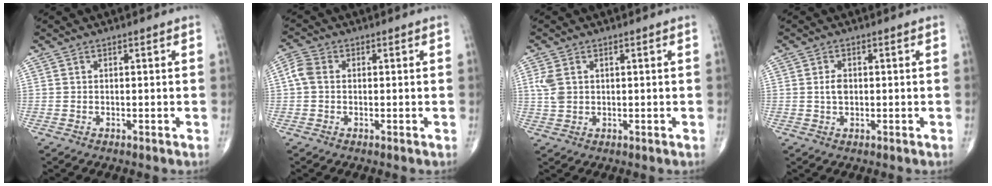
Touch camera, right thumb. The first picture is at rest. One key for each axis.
{"total": 3.5, "fx": 0.1, "fy": 2.6, "fz": 2.3, "tx": -0.053, "ty": 0.011, "tz": -0.005}
{"total": 3.7, "fx": 1.0, "fy": 2.6, "fz": 2.5, "tx": -0.057, "ty": 0.000, "tz": 0.023}
{"total": 3.2, "fx": 0.1, "fy": 2.0, "fz": 2.5, "tx": -0.047, "ty": 0.001, "tz": 0.002}